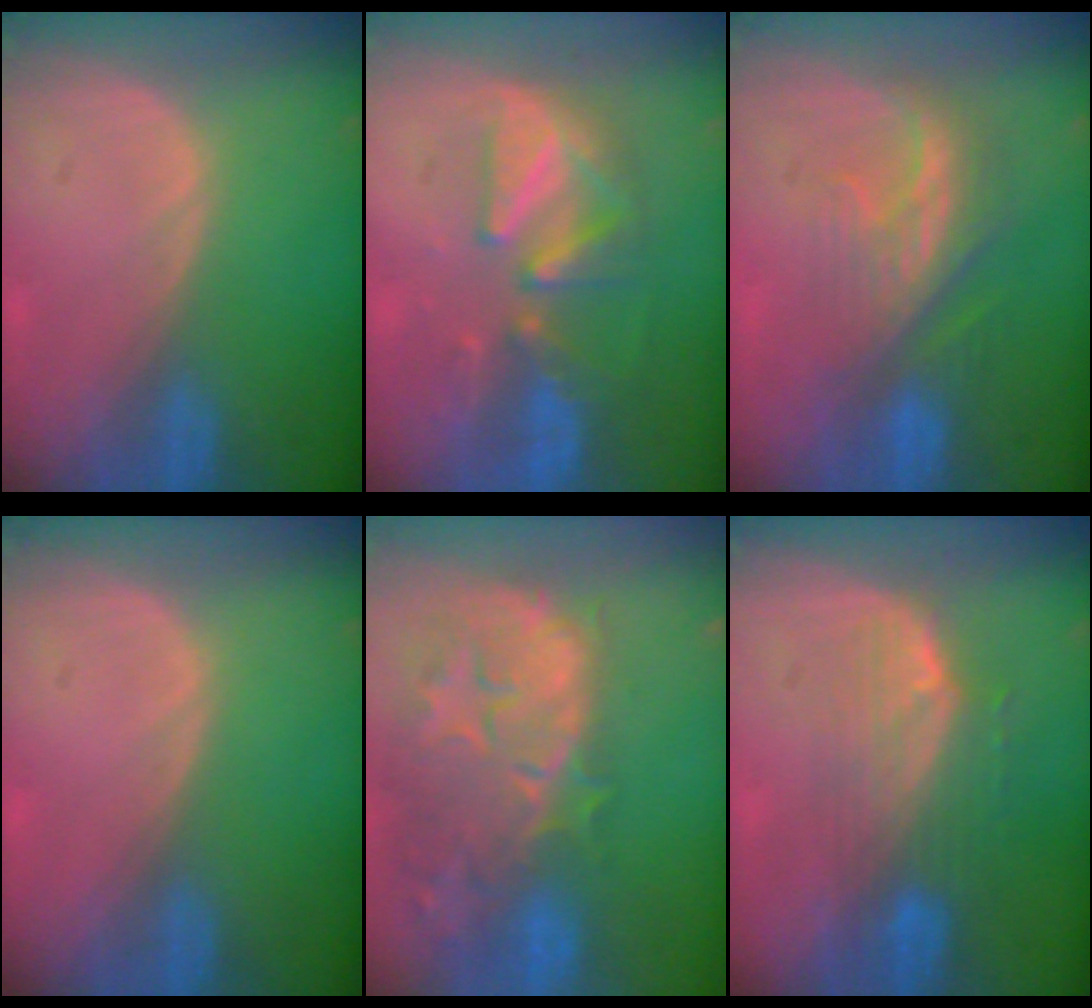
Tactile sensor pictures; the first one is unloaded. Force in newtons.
{"total": 8.3, "press": 8.1, "slide": 2.0}
{"total": 8.3, "press": 7.5, "slide": 3.7}
{"total": 0.0}
{"total": 14.7, "press": 11.8, "slide": 8.7}
{"total": 7.5, "press": 6.7, "slide": 3.3}